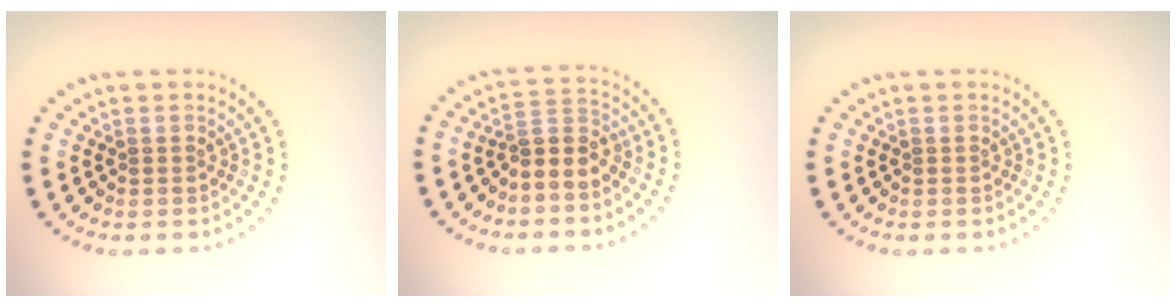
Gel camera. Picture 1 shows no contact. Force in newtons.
{"total": 2.9, "press": 2.5, "slide": 1.4}
{"total": 0.0}